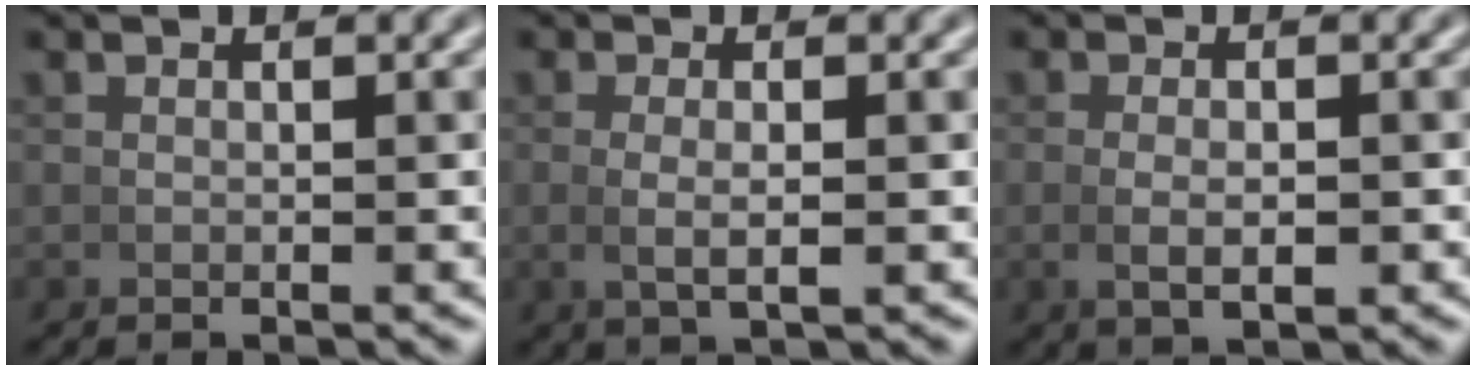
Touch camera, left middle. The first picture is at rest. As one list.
[{"total": 2.0, "force": [0.0, 0.5, 2.0], "torque": [-0.044, -0.008, 0.007]}, {"total": 2.1, "force": [-0.3, 0.8, 1.9], "torque": [-0.039, -0.006, 0.002]}]